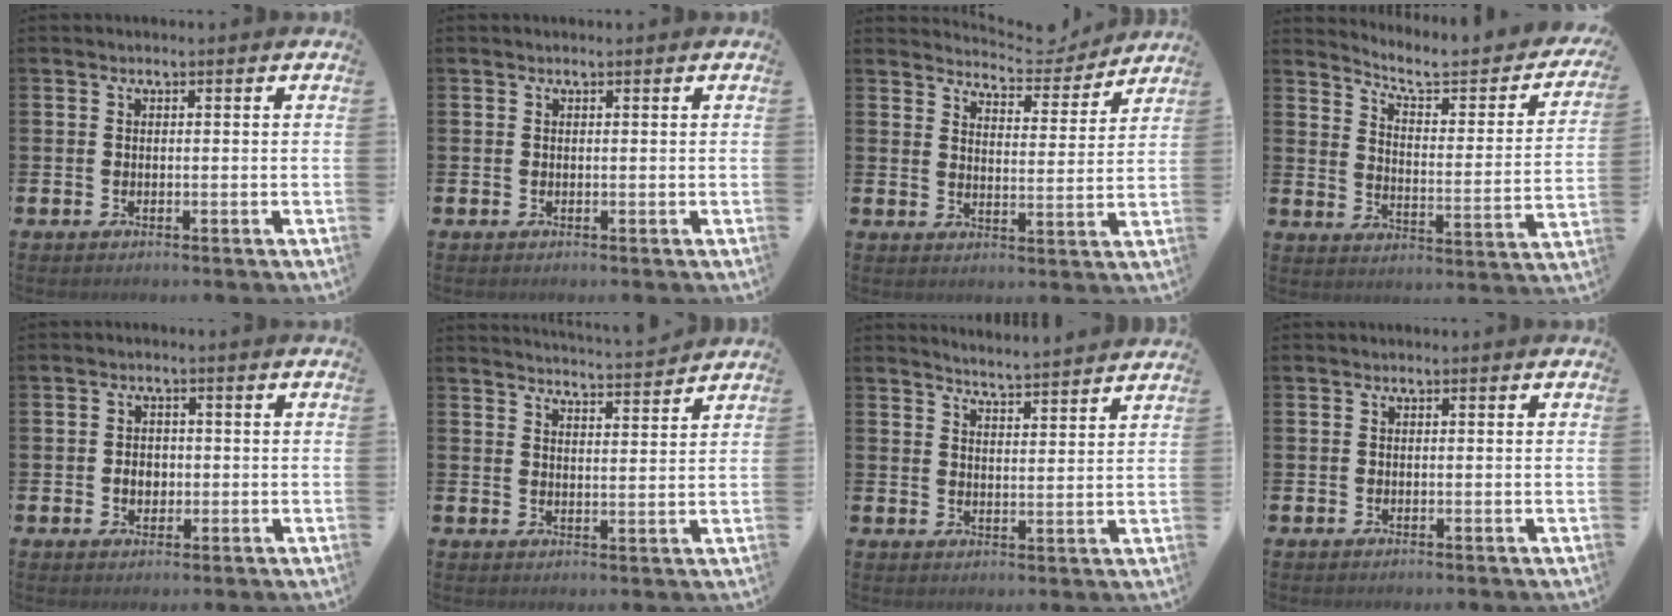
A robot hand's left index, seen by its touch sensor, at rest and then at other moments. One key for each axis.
{"total": 0.0}
{"total": 5.5, "fx": 5.4, "fy": 0.9, "fz": 0.4, "tx": -0.018, "ty": -0.039, "tz": 0.093}
{"total": 5.8, "fx": 5.0, "fy": 1.4, "fz": 2.7, "tx": -0.074, "ty": -0.038, "tz": 0.077}
{"total": 2.5, "fx": -0.3, "fy": 2.0, "fz": 1.5, "tx": -0.013, "ty": -0.001, "tz": -0.013}
{"total": 4.4, "fx": 4.4, "fy": -0.5, "fz": 0.1, "tx": -0.012, "ty": -0.034, "tz": 0.075}
{"total": 4.7, "fx": 4.6, "fy": -0.5, "fz": -0.1, "tx": -0.010, "ty": -0.036, "tz": 0.081}
{"total": 0.0}